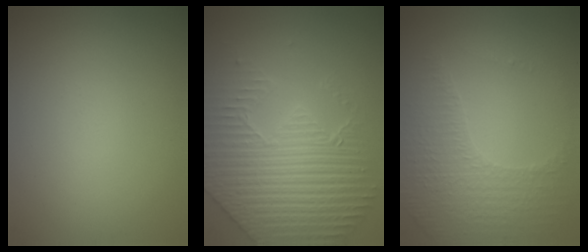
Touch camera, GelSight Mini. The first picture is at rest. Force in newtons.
{"total": 5.5, "press": 5.1, "slide": 2.0}
{"total": 4.3, "press": 3.0, "slide": 3.1}